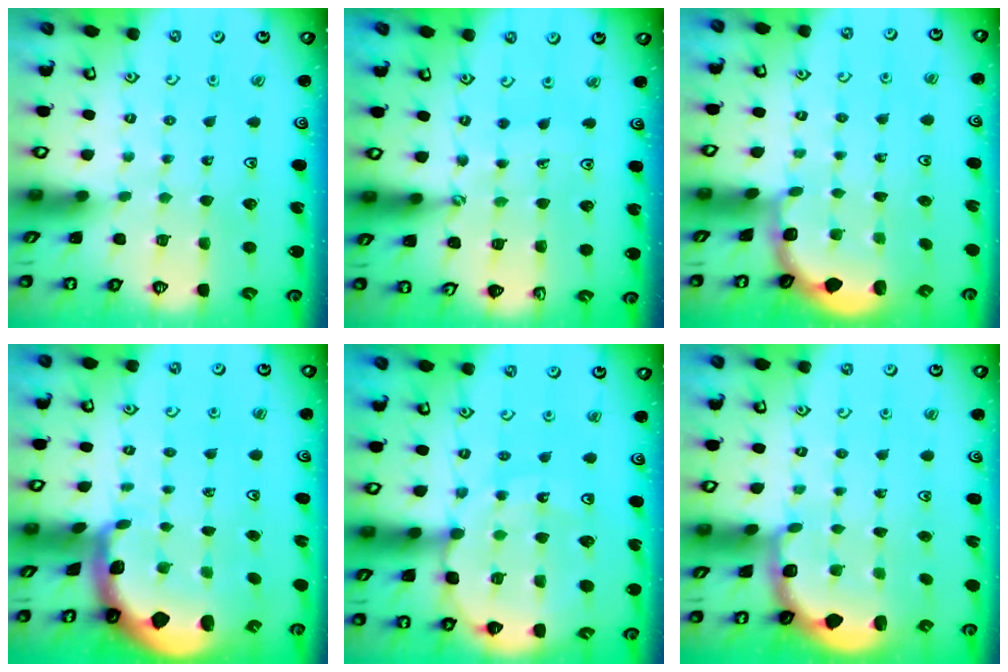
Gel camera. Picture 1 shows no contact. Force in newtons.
{"total": 2.2, "press": 1.4, "slide": 1.6}
{"total": 2.0, "press": 1.8, "slide": 0.7}
{"total": 1.7, "press": 1.7, "slide": 0.4}
{"total": 13.7, "press": 13.3, "slide": 3.4}
{"total": 2.2, "press": 2.0, "slide": 1.0}